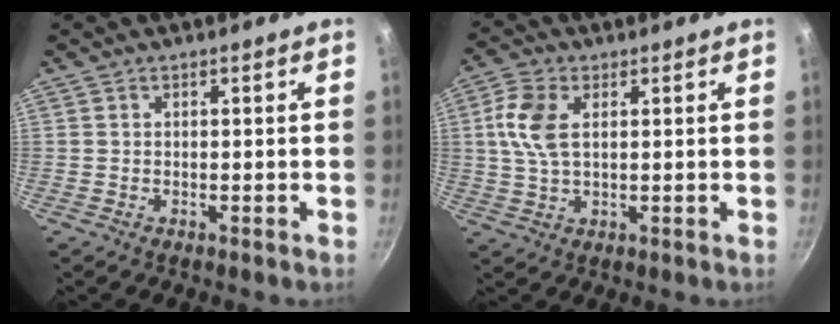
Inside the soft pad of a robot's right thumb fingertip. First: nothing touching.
{"total": 7.7, "force": [1.8, 4.3, 6.1], "torque": [-0.126, 0.008, 0.031]}